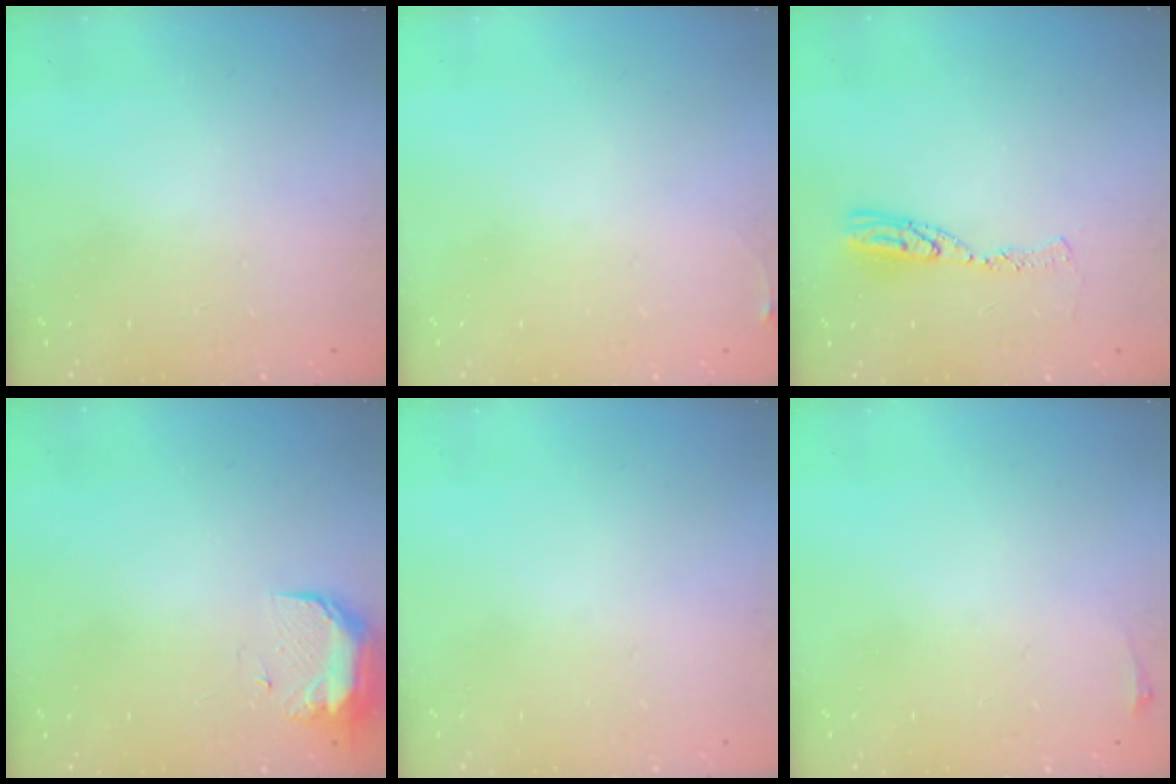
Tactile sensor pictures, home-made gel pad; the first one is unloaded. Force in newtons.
{"total": 3.6, "press": 3.5, "slide": 0.6}
{"total": 8.2, "press": 8.1, "slide": 0.7}
{"total": 11.4, "press": 9.6, "slide": 6.1}
{"total": 16.0, "press": 1.9, "slide": 15.9}
{"total": 2.8, "press": 2.1, "slide": 1.9}